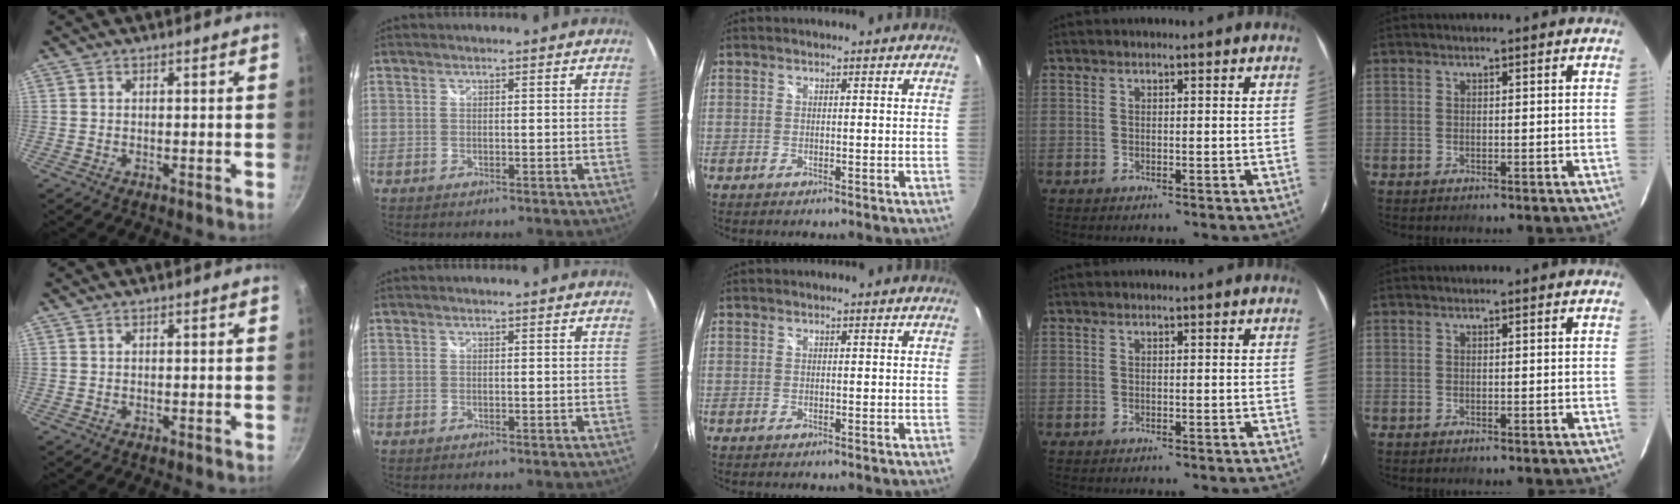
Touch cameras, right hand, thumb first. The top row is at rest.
{}